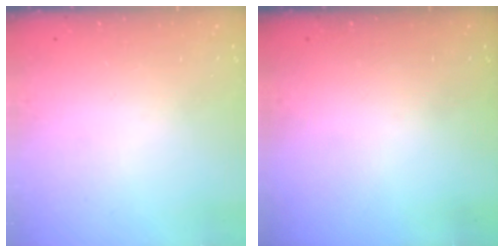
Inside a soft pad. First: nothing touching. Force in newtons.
{"total": 0.0}